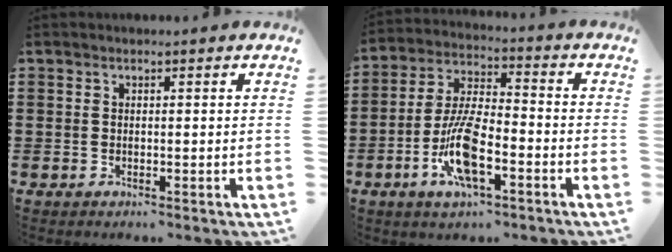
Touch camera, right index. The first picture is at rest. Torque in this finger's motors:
{"motor_torque": [2.14, 0.00, 1.05, 0.21]}